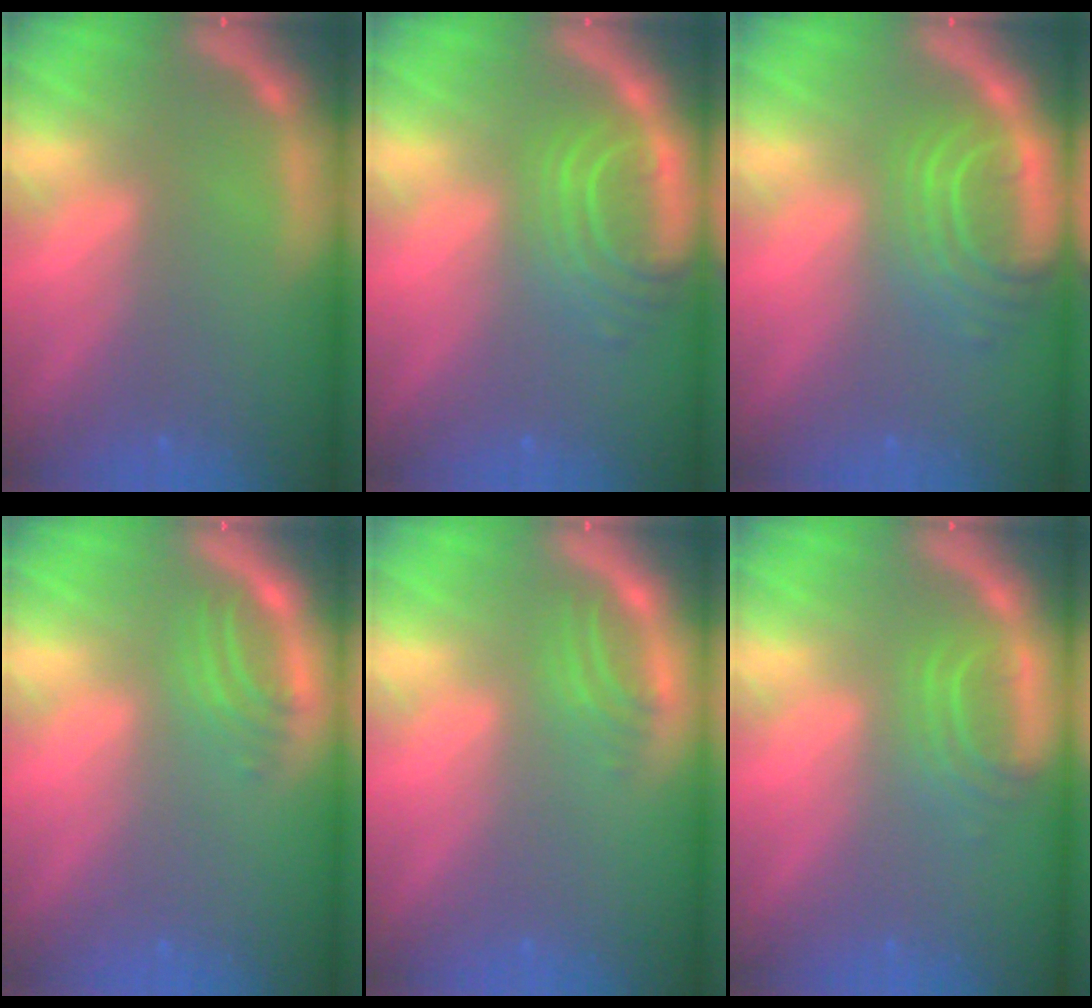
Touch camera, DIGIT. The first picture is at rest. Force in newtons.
{"total": 5.5}
{"total": 6.1}
{"total": 2.5}
{"total": 2.0}
{"total": 2.9}